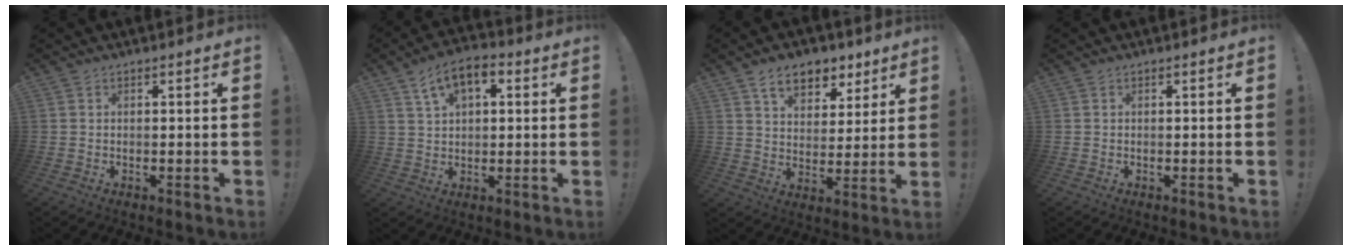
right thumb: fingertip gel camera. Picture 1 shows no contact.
{"total": 9.0, "force": [4.0, 5.0, 6.4], "torque": [-0.095, -0.006, 0.073]}
{"total": 10.4, "force": [6.5, 6.4, 4.9], "torque": [-0.069, -0.032, 0.121]}
{"total": 0.0}